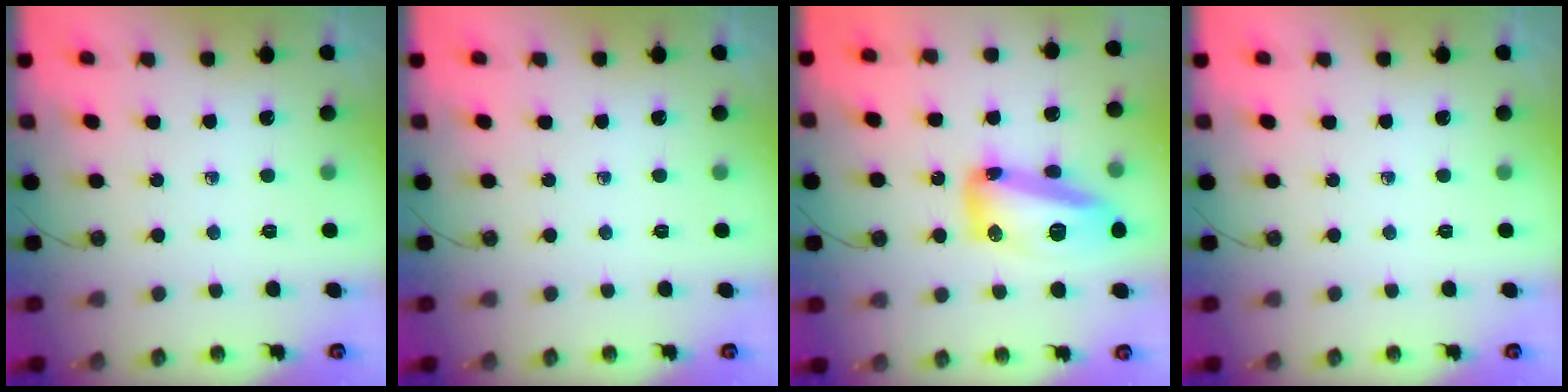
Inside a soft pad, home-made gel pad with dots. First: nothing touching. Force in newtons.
{"total": 0.0}
{"total": 16.4, "press": 16.3, "slide": 1.3}
{"total": 0.0}